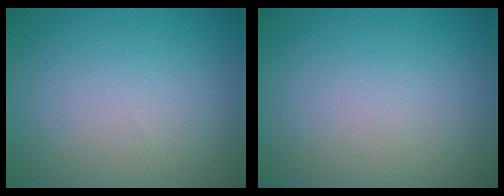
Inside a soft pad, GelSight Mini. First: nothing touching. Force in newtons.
{"total": 0.0}